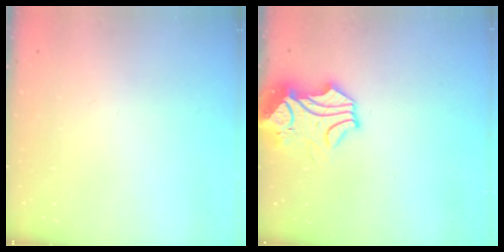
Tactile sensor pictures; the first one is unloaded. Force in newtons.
{"total": 2.7, "press": 2.3, "slide": 1.5}